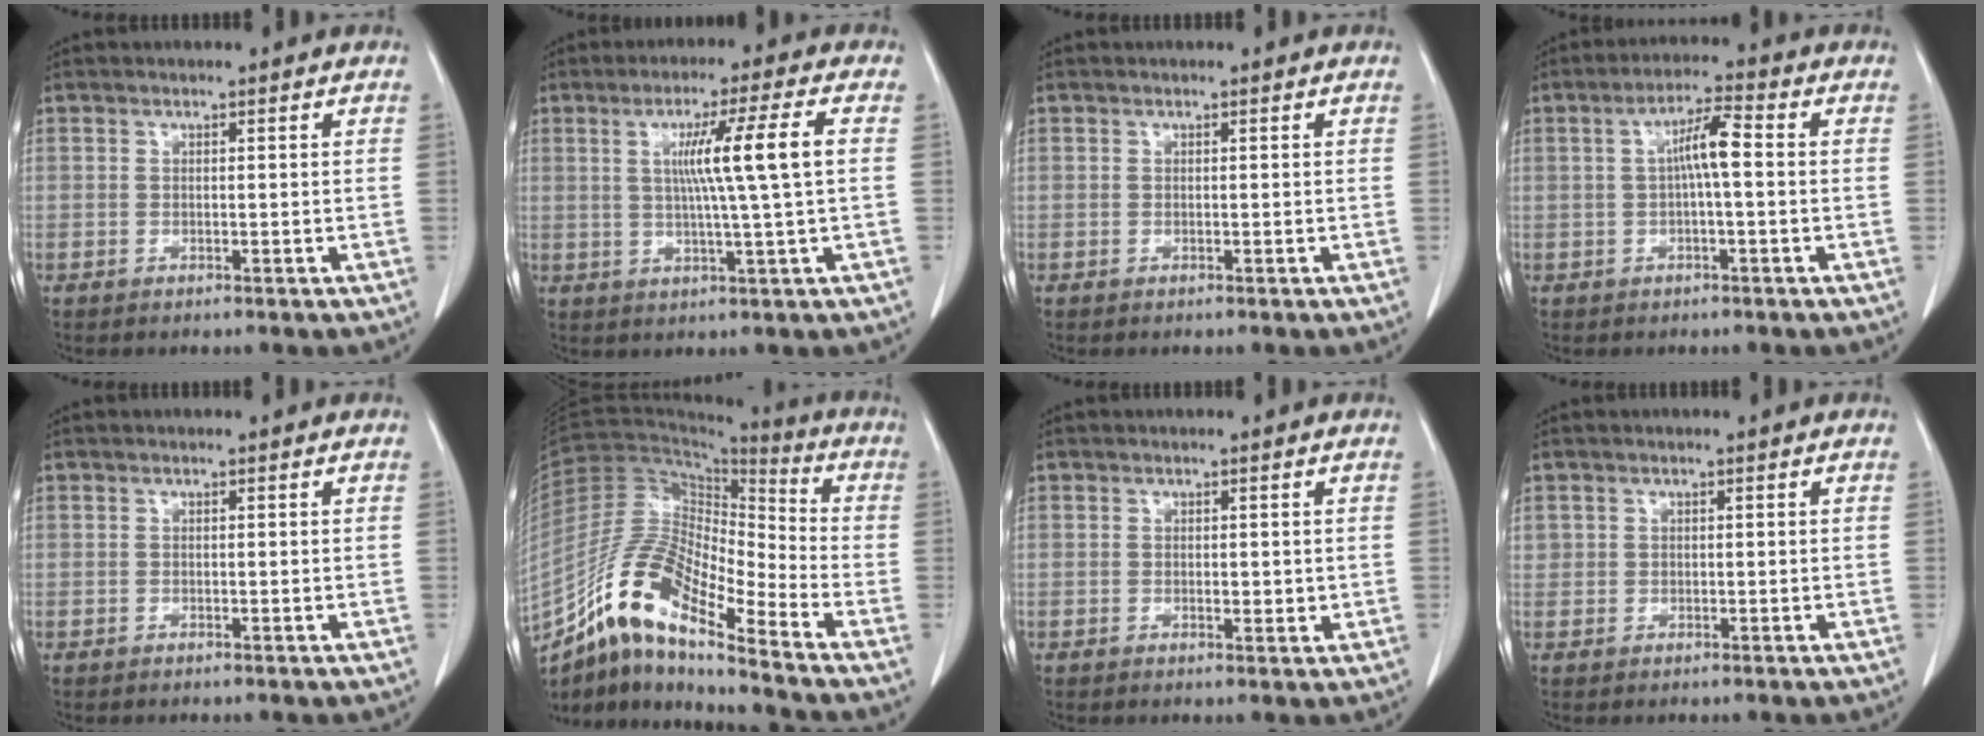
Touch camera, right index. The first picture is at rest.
{"total": 9.0, "force": [1.3, -1.4, 8.8], "torque": [-0.147, 0.004, 0.027]}
{"total": 0.0}
{"total": 5.2, "force": [0.2, 0.5, 5.2], "torque": [-0.092, 0.014, 0.003]}
{"total": 0.0}
{"total": 15.1, "force": [-10.8, 2.6, 10.2], "torque": [-0.204, 0.012, -0.196]}
{"total": 1.5, "force": [0.1, 0.9, 1.3], "torque": [-0.015, -0.003, 0.003]}
{"total": 0.9, "force": [0.3, 0.9, 0.1], "torque": [0.009, 0.005, 0.002]}